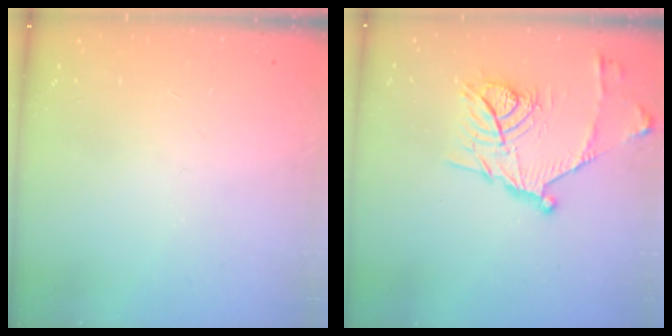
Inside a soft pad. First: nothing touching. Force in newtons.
{"total": 15.9, "press": 15.9, "slide": 0.3}